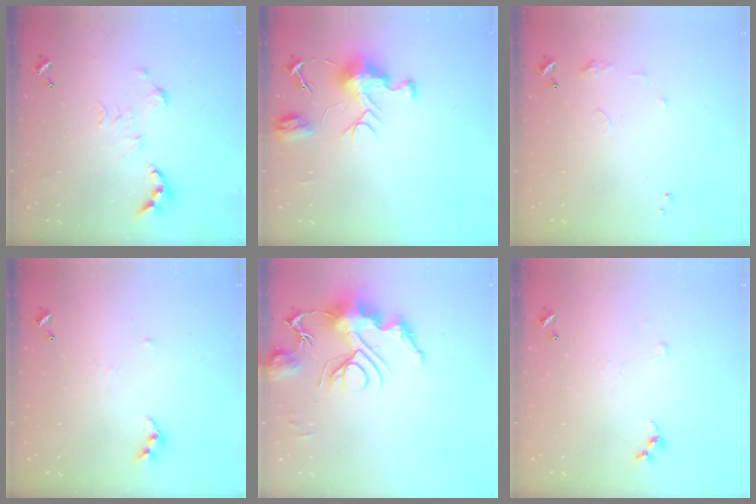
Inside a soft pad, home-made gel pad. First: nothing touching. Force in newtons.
{"total": 9.1, "press": 9.1, "slide": 0.7}
{"total": 6.3, "press": 6.3, "slide": 0.7}
{"total": 4.7, "press": 4.7, "slide": 0.4}
{"total": 13.8, "press": 13.7, "slide": 0.8}
{"total": 3.7, "press": 3.7, "slide": 0.5}